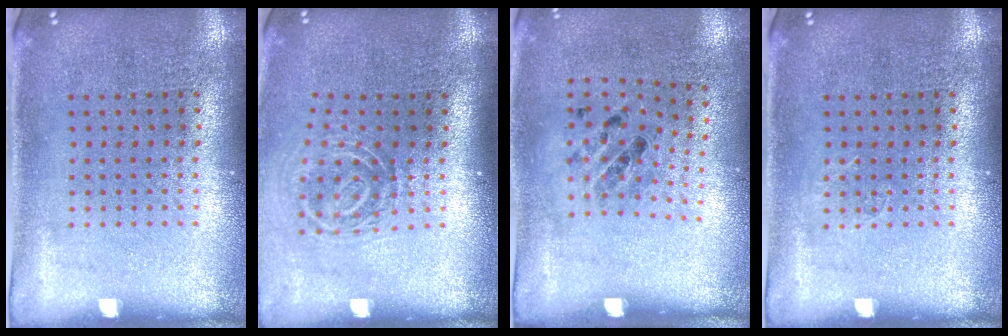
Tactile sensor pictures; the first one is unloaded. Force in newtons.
{"total": 1.9, "press": 1.2, "slide": 1.5}
{"total": 1.1, "press": 0.7, "slide": 0.8}
{"total": 0.6, "press": 0.5, "slide": 0.2}